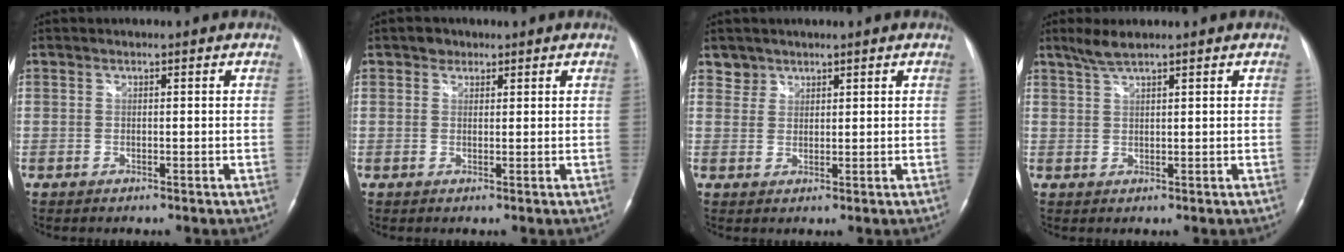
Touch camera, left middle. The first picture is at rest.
{"total": 1.7, "force": [1.1, 1.3, 0.3], "torque": [-0.005, 0.001, 0.014]}
{"total": 2.3, "force": [1.8, 1.4, -0.5], "torque": [0.019, 0.008, 0.027]}
{"total": 2.9, "force": [2.4, 0.0, 1.6], "torque": [-0.045, 0.006, 0.052]}